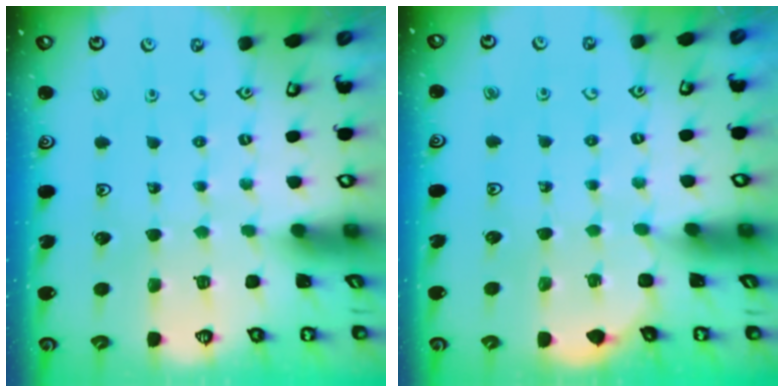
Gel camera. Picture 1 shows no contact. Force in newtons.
{"total": 2.7, "press": 2.7, "slide": 0.3}